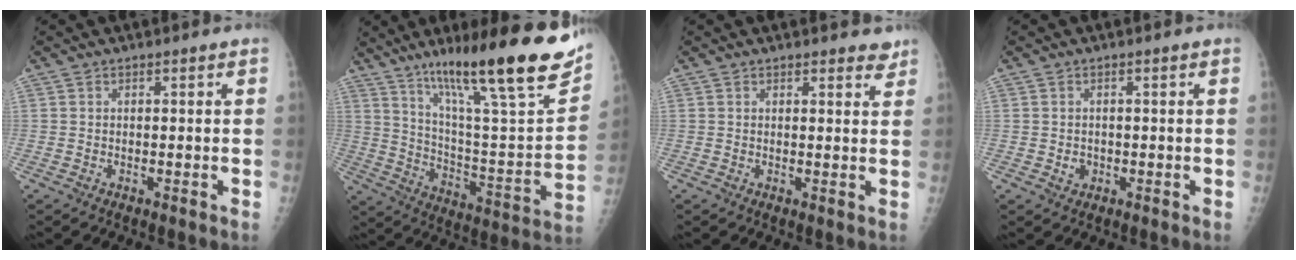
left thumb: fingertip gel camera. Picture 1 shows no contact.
{"total": 28.5, "force": [17.7, 4.9, 21.8], "torque": [-0.315, -0.054, 0.289]}
{"total": 3.1, "force": [2.6, 1.0, 1.2], "torque": [0.003, -0.013, 0.026]}
{"total": 1.5, "force": [-0.3, 1.4, 0.7], "torque": [-0.005, 0.002, 0.001]}